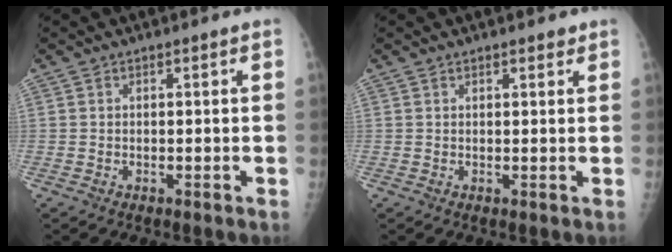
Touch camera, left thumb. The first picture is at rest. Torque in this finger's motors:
{"motor_torque": [-0.10, 0.01, -0.28, -0.09, 0.01]}